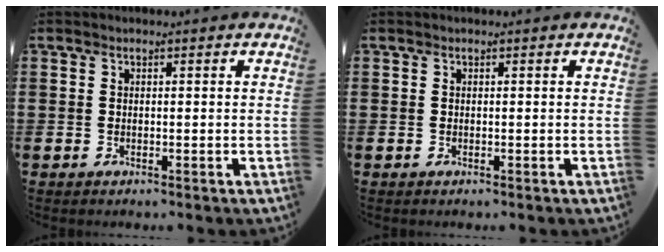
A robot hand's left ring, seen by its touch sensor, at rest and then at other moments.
{"total": 0.0}